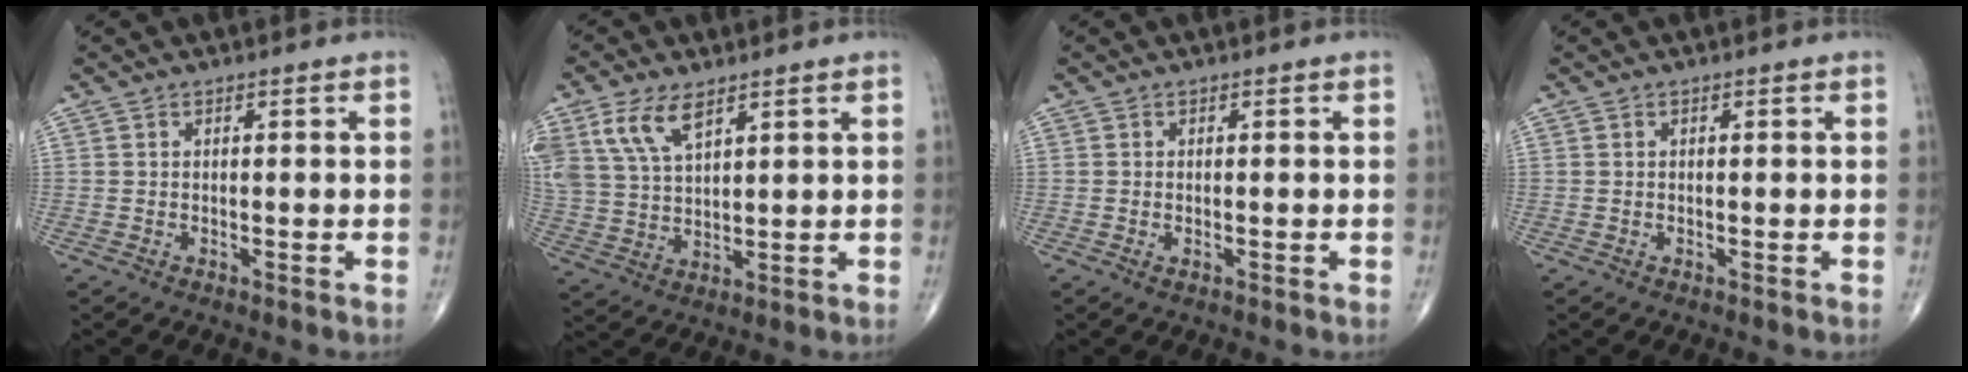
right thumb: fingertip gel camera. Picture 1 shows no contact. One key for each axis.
{"total": 9.3, "fx": 5.3, "fy": 4.5, "fz": 6.2, "tx": -0.128, "ty": -0.010, "tz": 0.113}
{"total": 0.6, "fx": -0.2, "fy": 0.3, "fz": 0.5, "tx": -0.009, "ty": -0.002, "tz": -0.004}
{"total": 0.0}